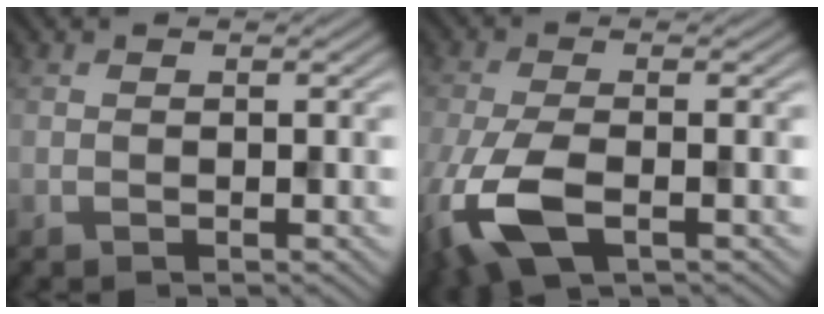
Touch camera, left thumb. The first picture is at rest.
{"total": 9.0, "force": [-3.5, 3.7, 7.4], "torque": [-0.186, -0.024, -0.073]}